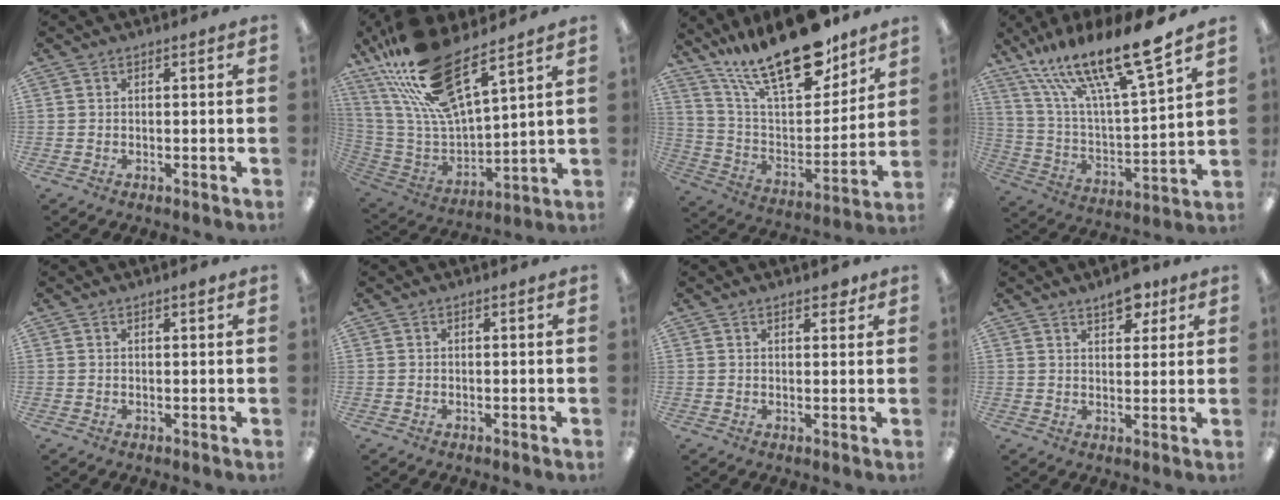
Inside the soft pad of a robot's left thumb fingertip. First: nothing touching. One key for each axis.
{"total": 21.5, "fx": 15.6, "fy": 5.9, "fz": 13.7, "tx": -0.290, "ty": -0.102, "tz": 0.269}
{"total": 23.6, "fx": 18.0, "fy": 7.8, "fz": 13.2, "tx": -0.227, "ty": -0.112, "tz": 0.309}
{"total": 21.7, "fx": 16.4, "fy": 4.0, "fz": 13.6, "tx": -0.247, "ty": -0.109, "tz": 0.274}
{"total": 1.4, "fx": 1.0, "fy": 0.2, "fz": 1.0, "tx": -0.020, "ty": 0.002, "tz": 0.017}
{"total": 0.0}
{"total": 3.1, "fx": 2.2, "fy": 1.2, "fz": 1.7, "tx": -0.020, "ty": -0.005, "tz": 0.036}
{"total": 6.5, "fx": 4.5, "fy": 3.1, "fz": 3.5, "tx": -0.031, "ty": -0.024, "tz": 0.074}